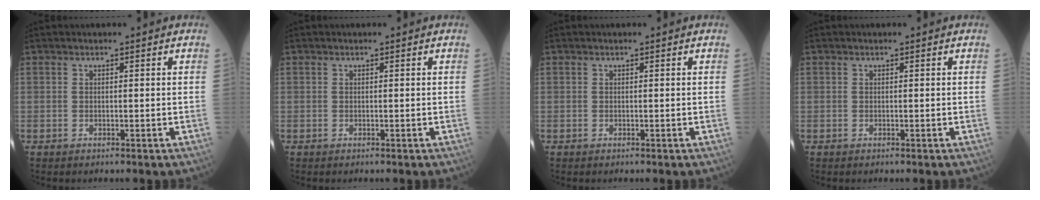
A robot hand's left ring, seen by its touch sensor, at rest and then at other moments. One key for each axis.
{"total": 0.0}
{"total": 0.0}
{"total": 0.0}